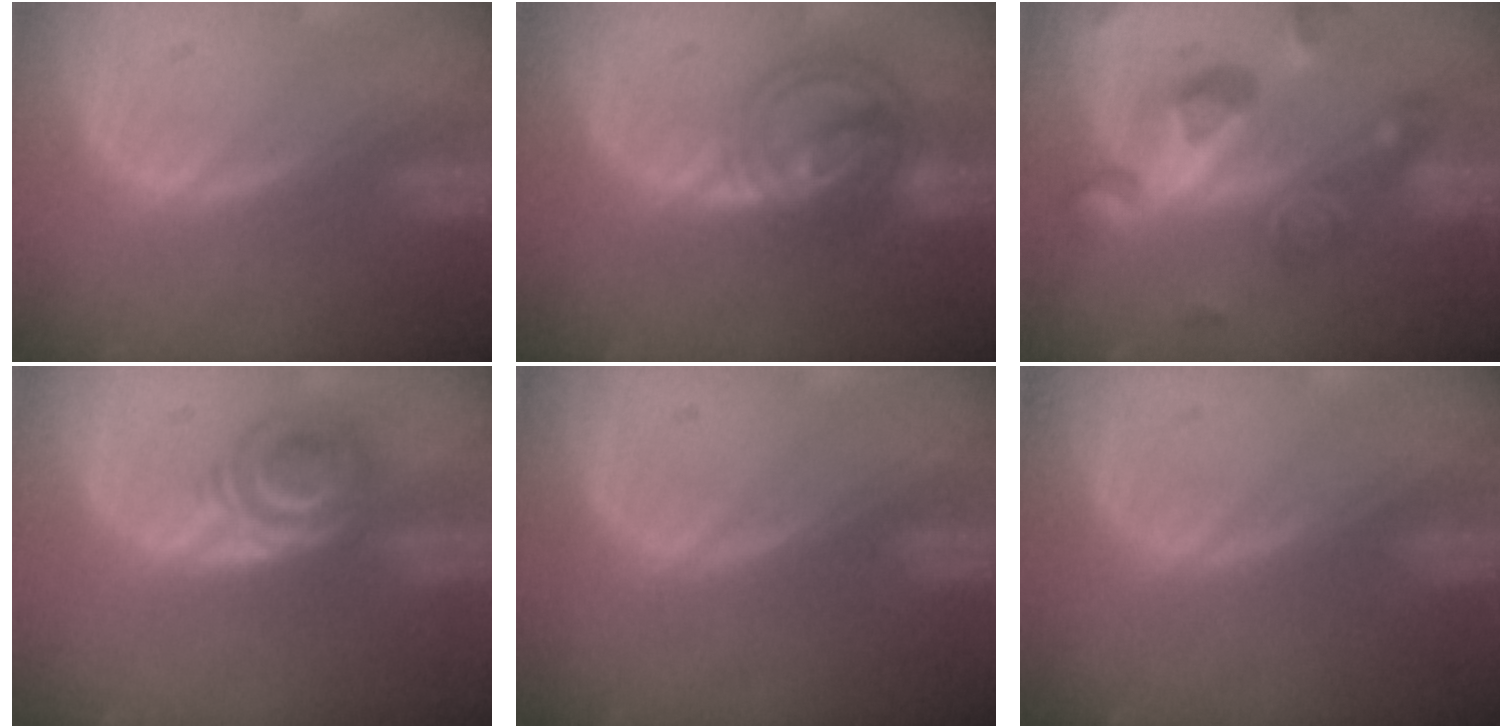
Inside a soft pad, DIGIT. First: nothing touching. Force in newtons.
{"total": 6.7, "press": 6.4, "slide": 2.0}
{"total": 10.4, "press": 9.3, "slide": 4.8}
{"total": 5.9, "press": 4.9, "slide": 3.3}
{"total": 0.0}
{"total": 0.0}